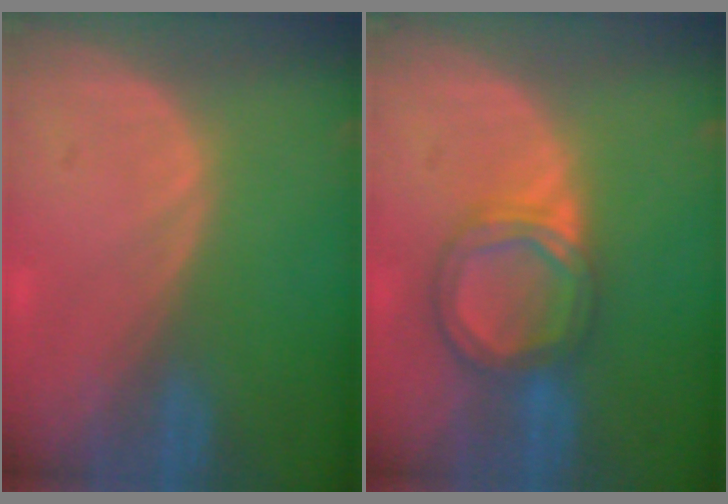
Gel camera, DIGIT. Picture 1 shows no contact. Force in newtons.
{"total": 6.4, "press": 5.9, "slide": 2.5}